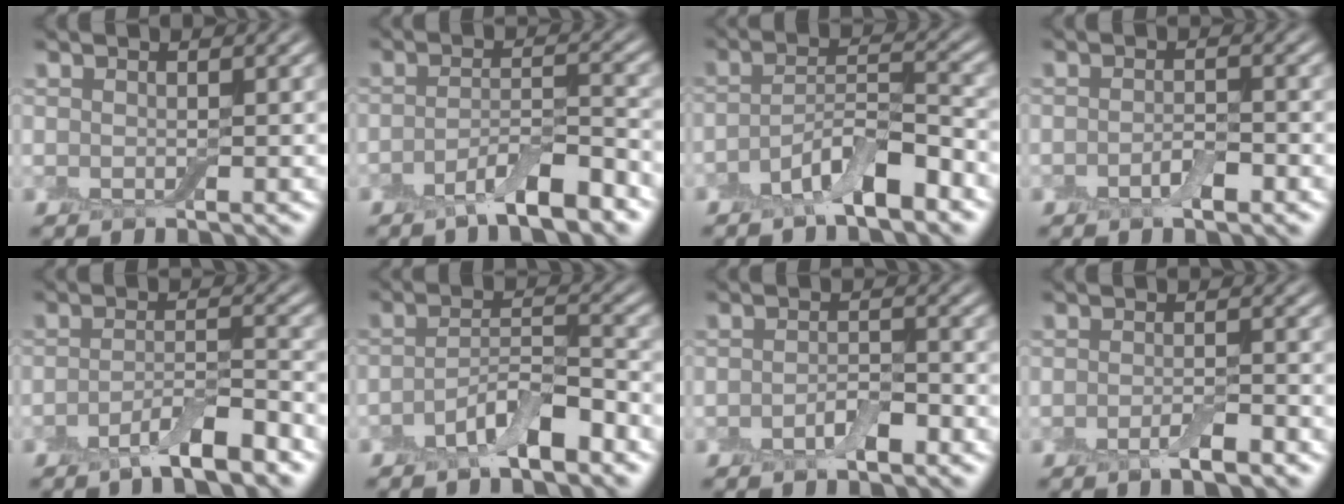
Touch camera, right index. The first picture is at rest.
{"total": 4.8, "force": [-3.2, 1.0, 3.4], "torque": [-0.057, 0.003, -0.061]}
{"total": 5.4, "force": [-3.3, 1.5, 4.0], "torque": [-0.072, 0.002, -0.063]}
{"total": 1.8, "force": [-0.9, 0.7, 1.4], "torque": [-0.028, -0.001, -0.018]}
{"total": 4.4, "force": [-2.9, 0.8, 3.1], "torque": [-0.053, 0.005, -0.058]}
{"total": 4.7, "force": [-2.8, 1.4, 3.5], "torque": [-0.064, 0.004, -0.055]}
{"total": 2.3, "force": [-1.2, 0.9, 1.7], "torque": [-0.030, 0.001, -0.023]}
{"total": 2.2, "force": [-1.3, 0.4, 1.7], "torque": [-0.029, -0.001, -0.023]}